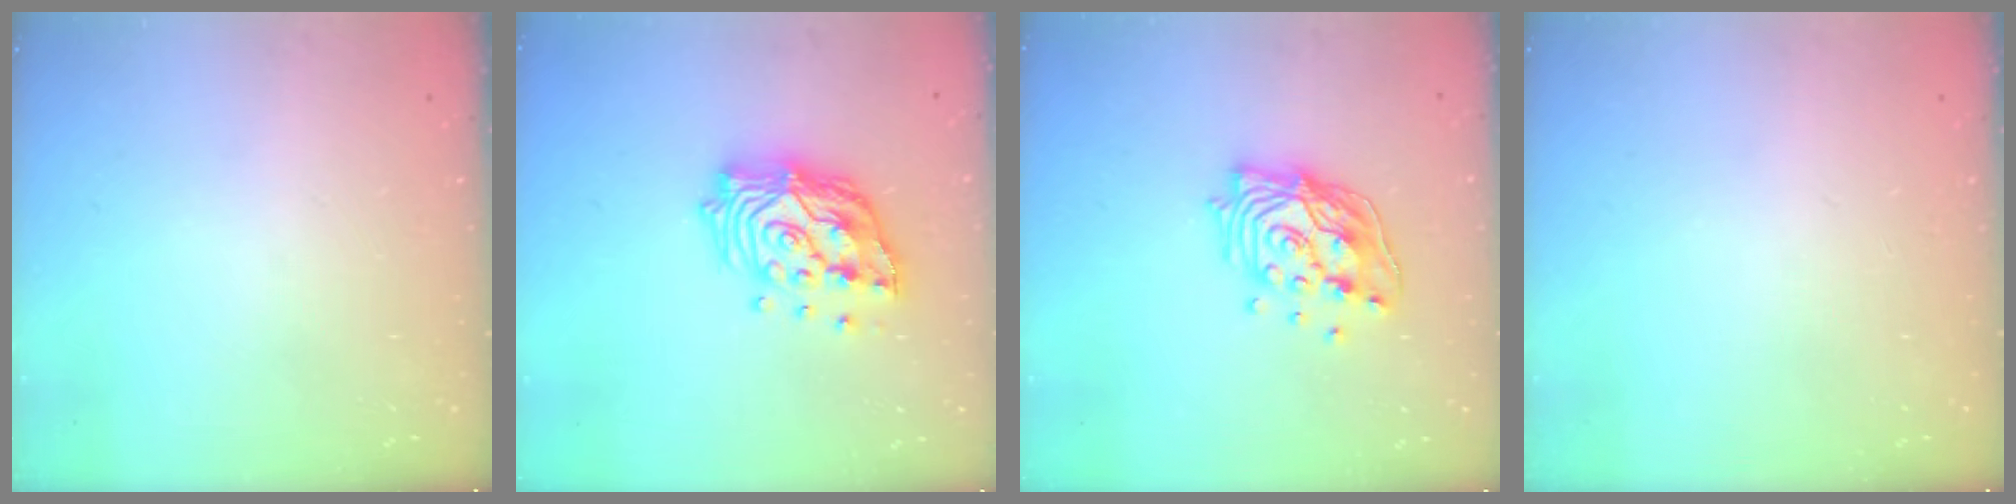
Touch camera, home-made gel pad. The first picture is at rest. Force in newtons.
{"total": 17.0, "press": 16.8, "slide": 2.2}
{"total": 16.5, "press": 16.1, "slide": 3.6}
{"total": 0.0}